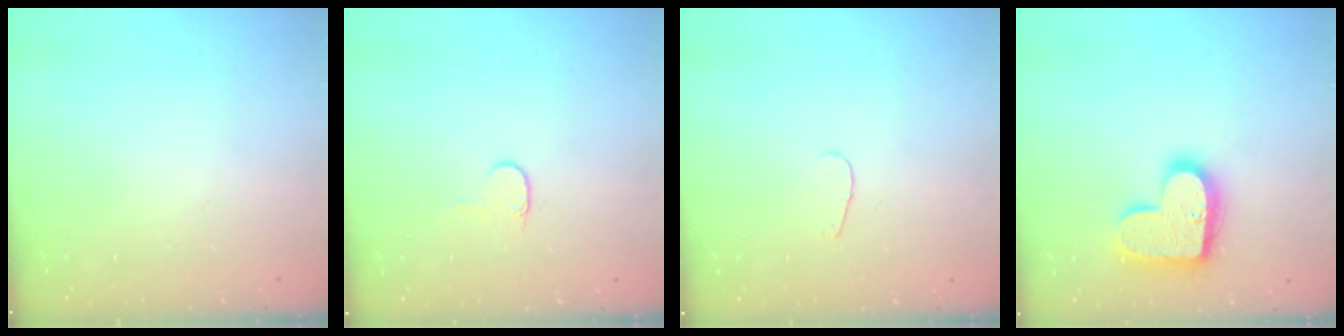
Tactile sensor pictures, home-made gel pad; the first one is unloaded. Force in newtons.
{"total": 4.0, "press": 4.0, "slide": 0.4}
{"total": 2.8, "press": 2.8, "slide": 0.2}
{"total": 17.1, "press": 17.1, "slide": 1.0}